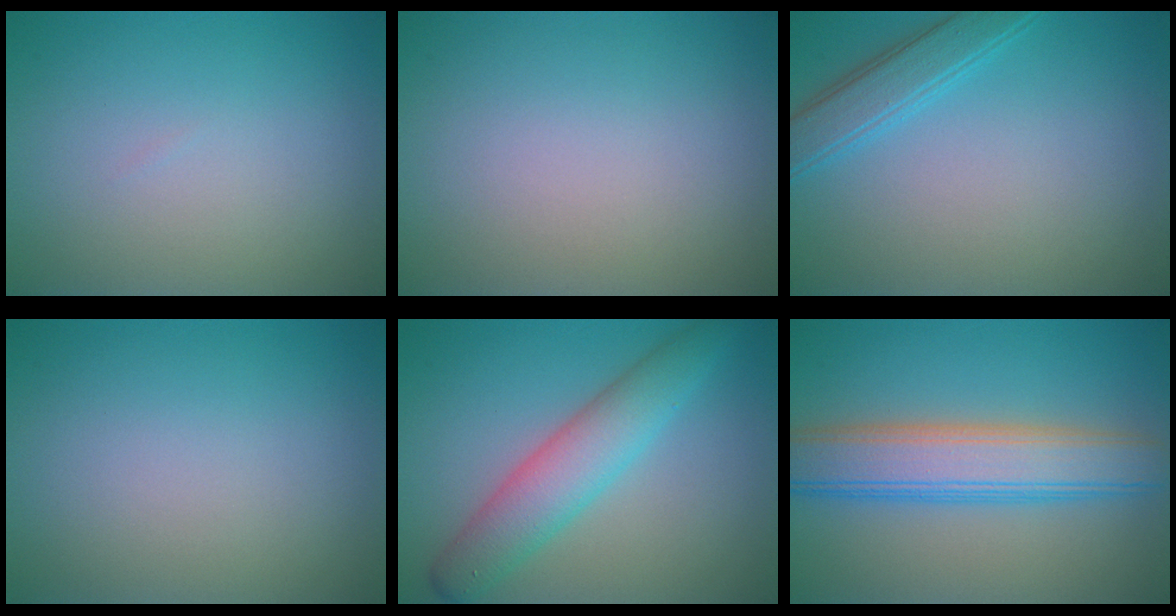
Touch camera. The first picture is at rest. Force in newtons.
{"total": 0.0}
{"total": 3.1, "press": 3.1, "slide": 0.1}
{"total": 0.0}
{"total": 5.1, "press": 5.1, "slide": 0.2}
{"total": 7.0, "press": 7.0, "slide": 0.3}